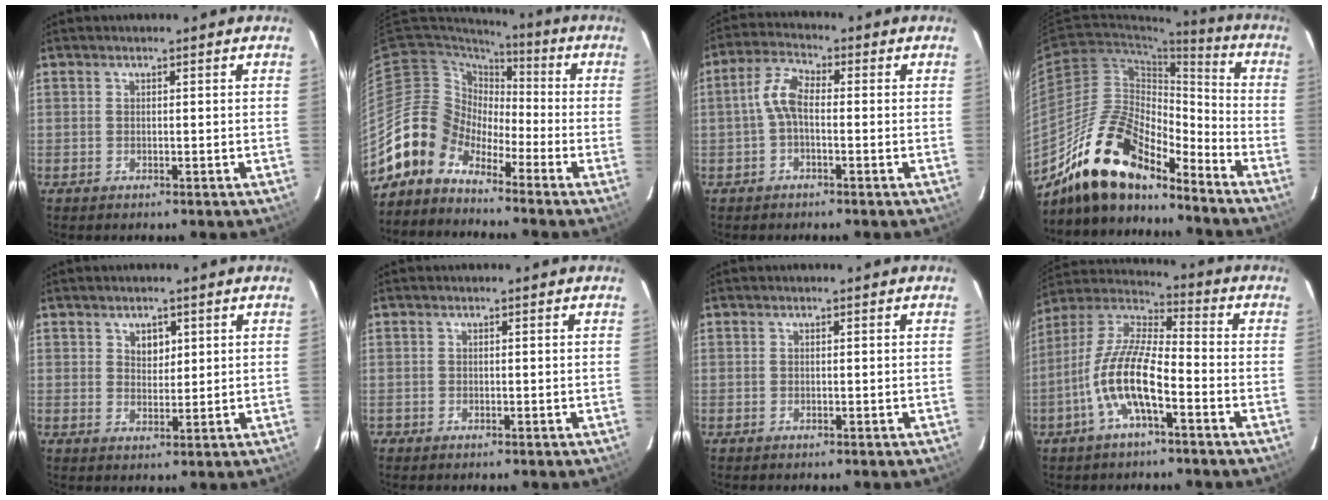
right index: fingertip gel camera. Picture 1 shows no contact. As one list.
[{"total": 9.2, "force": [-6.6, 6.5, 0.0], "torque": [-0.008, 0.036, -0.141]}, {"total": 5.0, "force": [-0.9, 2.3, 4.4], "torque": [-0.097, 0.020, -0.022]}, {"total": 18.5, "force": [-14.7, 6.0, 9.5], "torque": [-0.174, 0.007, -0.274]}, {"total": 3.0, "force": [1.4, 2.2, 1.5], "torque": [-0.018, 0.005, 0.026]}, {"total": 0.9, "force": [-0.3, 0.8, -0.1], "torque": [0.000, 0.002, -0.006]}, {"total": 0.0}, {"total": 12.9, "force": [-5.2, 3.5, 11.3], "torque": [-0.234, 0.003, -0.106]}]